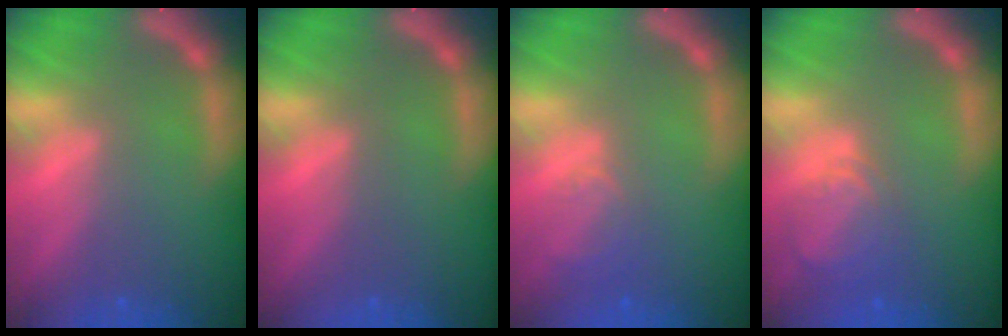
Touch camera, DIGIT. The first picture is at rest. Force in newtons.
{"total": 0.0}
{"total": 2.5}
{"total": 4.0}